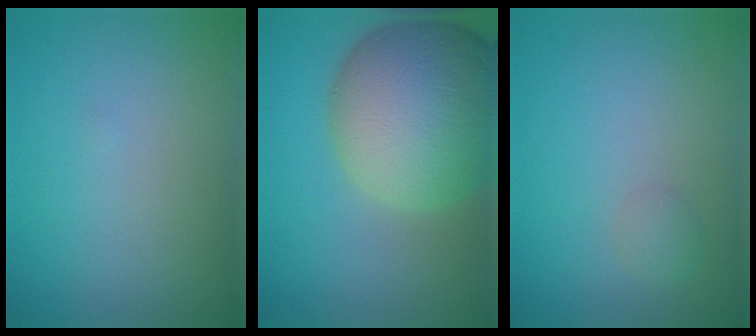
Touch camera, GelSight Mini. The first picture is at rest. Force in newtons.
{"total": 14.8, "press": 14.8, "slide": 1.0}
{"total": 1.0, "press": 1.0, "slide": 0.0}